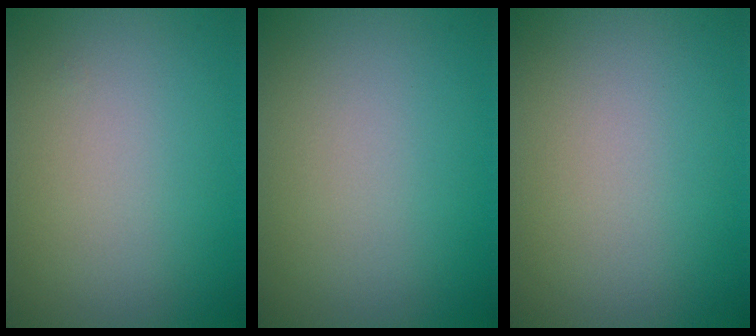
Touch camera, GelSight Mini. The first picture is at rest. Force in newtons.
{"total": 0.0}
{"total": 0.0}